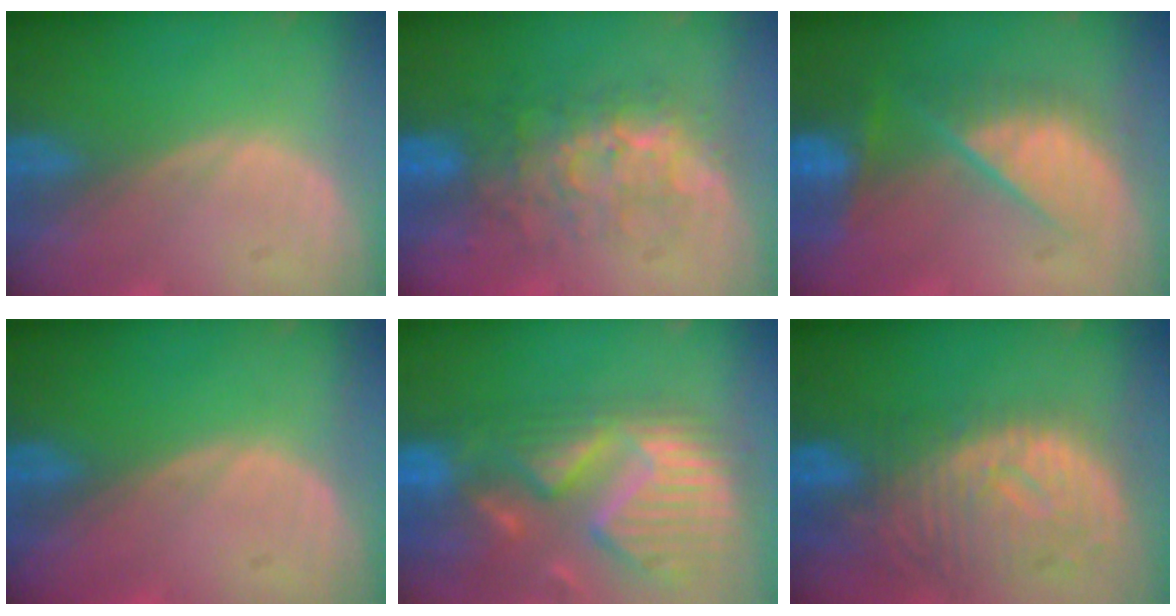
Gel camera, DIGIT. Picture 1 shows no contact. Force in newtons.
{"total": 7.7, "press": 7.6, "slide": 1.4}
{"total": 9.7, "press": 8.2, "slide": 5.1}
{"total": 0.0}
{"total": 13.9, "press": 11.7, "slide": 7.5}
{"total": 11.3, "press": 9.9, "slide": 5.6}